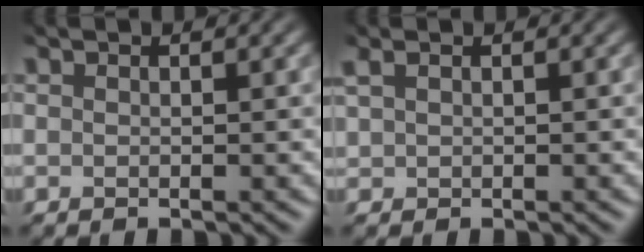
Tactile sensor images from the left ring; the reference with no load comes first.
{"total": 0.7, "force": [0.6, 0.3, 0.3], "torque": [-0.014, 0.004, 0.024]}